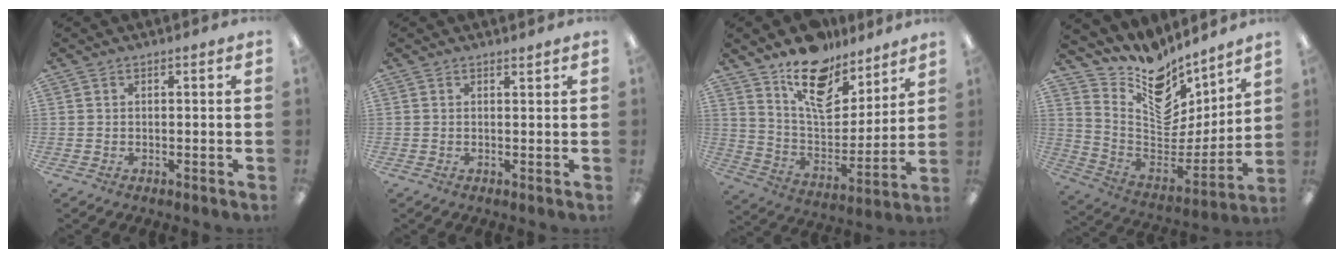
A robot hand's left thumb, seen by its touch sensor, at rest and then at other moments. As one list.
[{"total": 0.9, "force": [0.7, 0.0, 0.5], "torque": [-0.011, -0.004, 0.013]}, {"total": 16.6, "force": [12.2, 8.2, 7.6], "torque": [-0.129, -0.081, 0.220]}, {"total": 12.6, "force": [9.7, 7.2, 3.7], "torque": [-0.060, -0.107, 0.172]}]